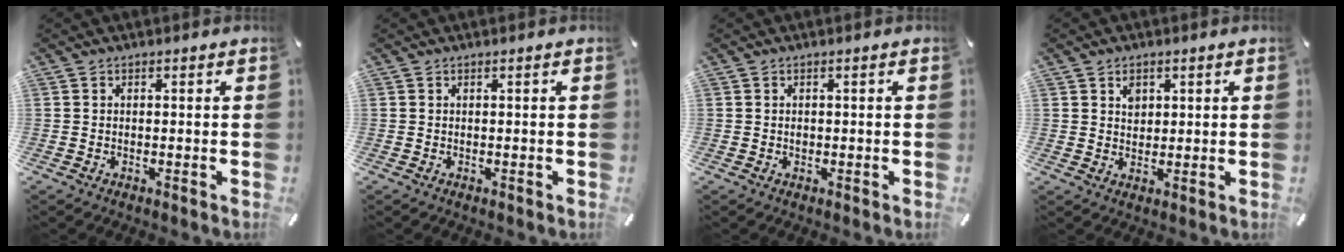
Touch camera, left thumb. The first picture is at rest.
{"total": 0.0}
{"total": 0.8, "force": [-0.1, 0.7, 0.4], "torque": [-0.007, 0.003, -0.004]}
{"total": 3.2, "force": [1.3, 2.8, 1.1], "torque": [-0.002, -0.005, 0.019]}